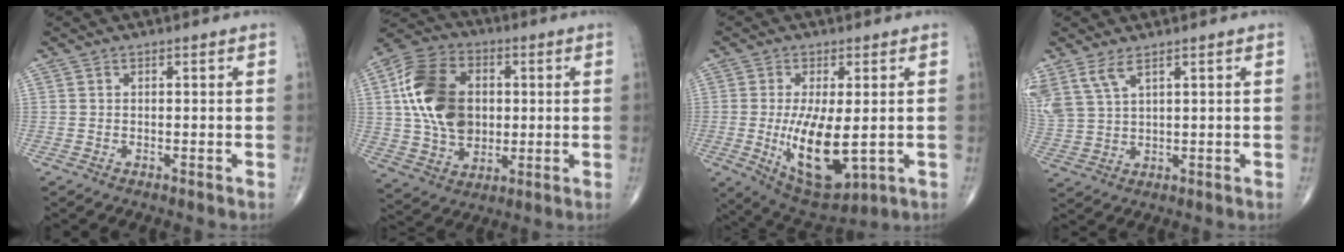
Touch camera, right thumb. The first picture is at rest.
{"total": 17.6, "force": [2.1, 12.6, 12.2], "torque": [-0.203, 0.008, 0.037]}
{"total": 13.5, "force": [-1.5, 5.6, 12.2], "torque": [-0.207, -0.027, -0.008]}
{"total": 6.2, "force": [4.0, 2.1, 4.2], "torque": [-0.101, -0.009, 0.094]}